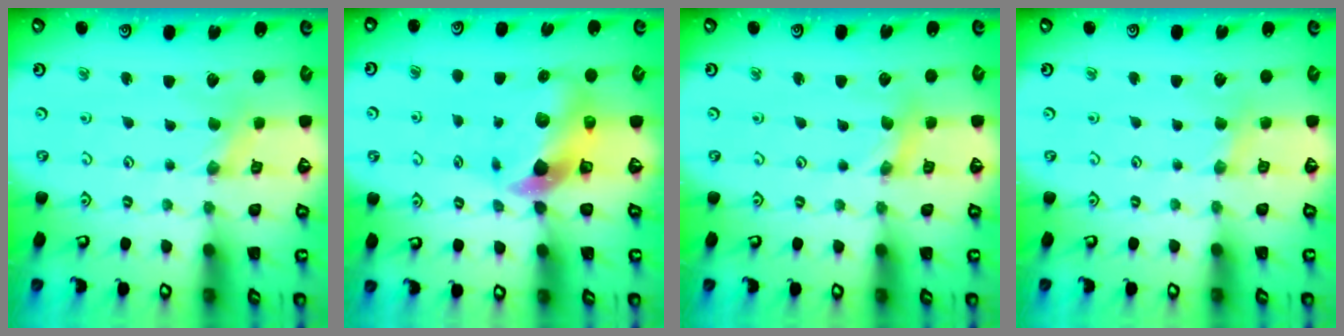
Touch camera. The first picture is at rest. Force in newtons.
{"total": 9.2, "press": 9.1, "slide": 1.5}
{"total": 1.7, "press": 1.7, "slide": 0.2}
{"total": 2.3, "press": 2.2, "slide": 0.5}